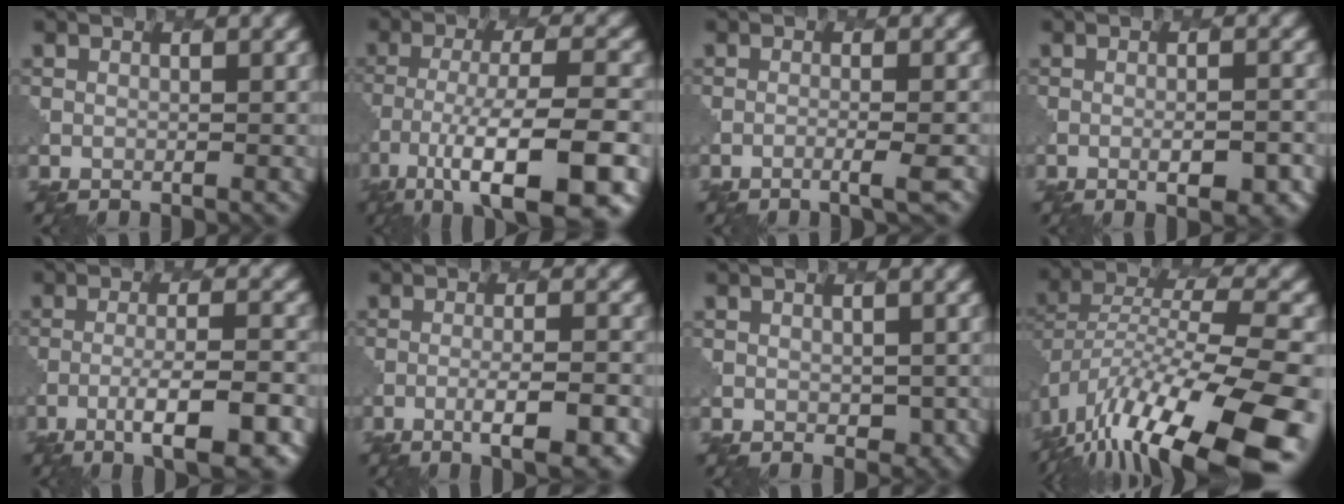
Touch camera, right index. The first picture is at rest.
{"total": 12.9, "force": [-7.0, 3.9, 10.1], "torque": [-0.180, -0.010, -0.107]}
{"total": 2.6, "force": [-1.5, 0.3, 2.0], "torque": [-0.025, 0.004, -0.034]}
{"total": 3.5, "force": [-1.3, 1.0, 3.1], "torque": [-0.043, 0.004, -0.010]}
{"total": 6.7, "force": [-3.2, 1.3, 5.7], "torque": [-0.091, 0.004, -0.049]}
{"total": 4.7, "force": [-2.1, 1.0, 4.1], "torque": [-0.063, 0.002, -0.029]}
{"total": 1.7, "force": [0.0, 1.5, 0.8], "torque": [-0.013, -0.014, 0.007]}
{"total": 15.9, "force": [-9.9, 4.3, 11.7], "torque": [-0.223, 0.002, -0.161]}